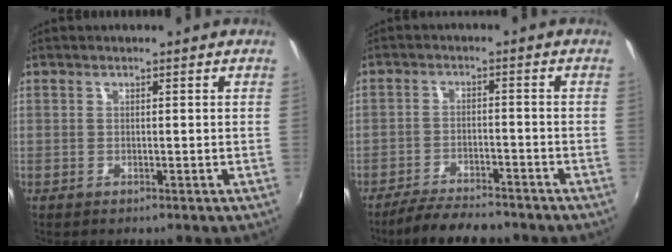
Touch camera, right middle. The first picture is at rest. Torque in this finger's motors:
{"motor_torque": [0.58, -0.54, -0.15, -0.07]}